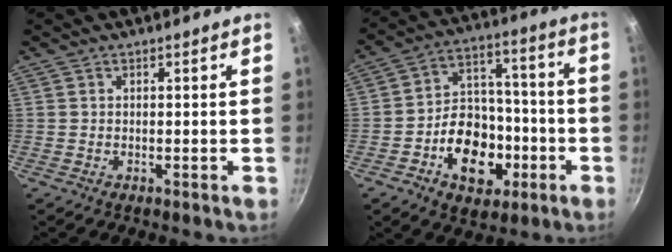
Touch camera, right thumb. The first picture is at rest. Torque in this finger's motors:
{"motor_torque": [-0.42, 0.72, -0.30, 0.05, 0.05]}